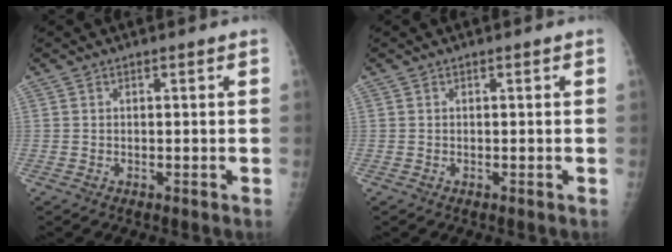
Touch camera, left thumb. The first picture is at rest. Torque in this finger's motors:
{"motor_torque": [0.00, 0.00, 0.00, 0.00, 0.00]}